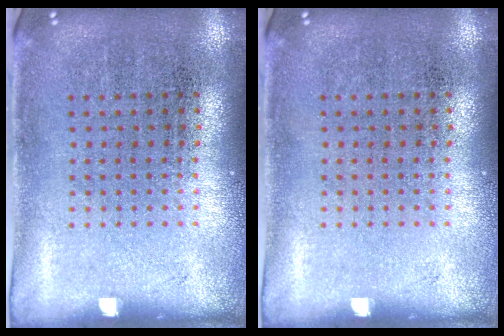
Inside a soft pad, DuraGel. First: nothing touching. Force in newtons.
{"total": 0.0}